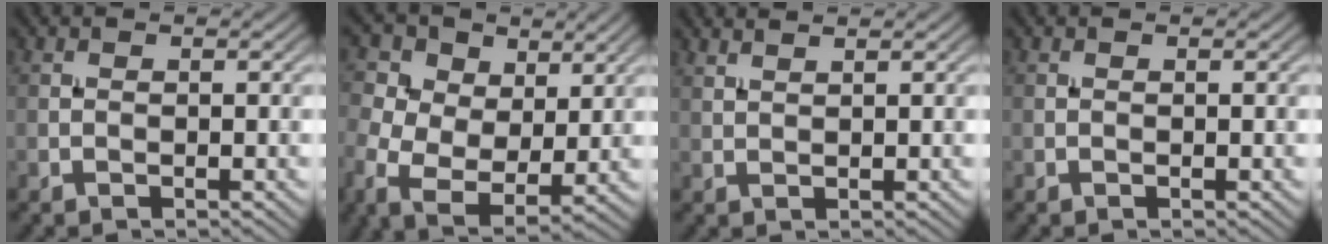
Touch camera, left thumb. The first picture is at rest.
{"total": 9.8, "force": [2.0, 7.1, 6.4], "torque": [-0.169, 0.000, 0.034]}
{"total": 1.8, "force": [1.6, 0.3, 0.9], "torque": [-0.017, 0.004, 0.024]}
{"total": 0.0}